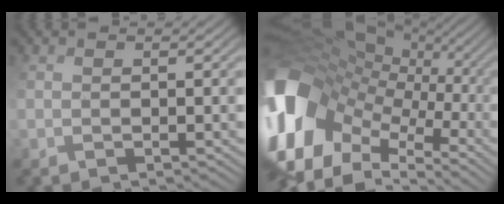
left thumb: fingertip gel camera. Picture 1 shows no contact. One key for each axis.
{"total": 17.5, "fx": -1.7, "fy": 11.8, "fz": 12.9, "tx": -0.313, "ty": 0.001, "tz": -0.017}